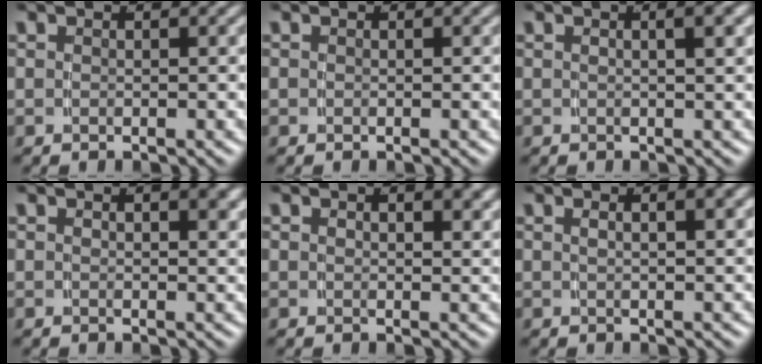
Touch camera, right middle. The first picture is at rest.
{"total": 0.0}
{"total": 1.6, "force": [0.3, -0.7, 1.4], "torque": [-0.016, 0.005, 0.010]}
{"total": 1.0, "force": [0.6, -0.1, 0.9], "torque": [-0.010, -0.004, 0.015]}
{"total": 1.1, "force": [0.8, 0.0, 0.8], "torque": [-0.009, -0.004, 0.018]}
{"total": 1.5, "force": [0.4, -0.6, 1.4], "torque": [-0.015, 0.003, 0.011]}